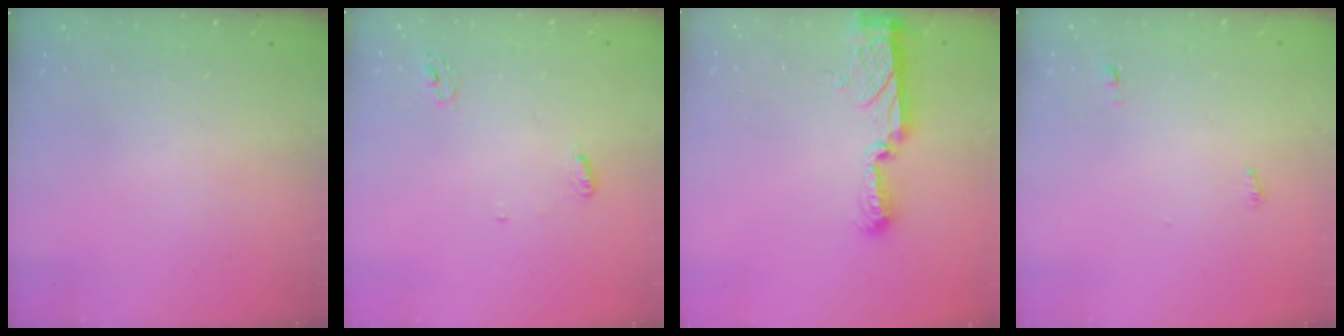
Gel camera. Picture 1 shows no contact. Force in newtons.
{"total": 4.7, "press": 4.7, "slide": 0.4}
{"total": 9.0, "press": 8.9, "slide": 0.8}
{"total": 7.3, "press": 3.8, "slide": 6.3}